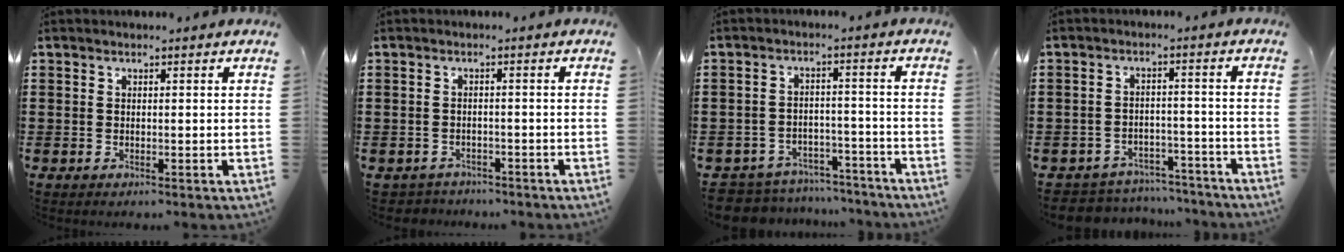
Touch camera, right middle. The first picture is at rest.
{"total": 1.8, "force": [-1.7, 0.6, -0.3], "torque": [-0.002, 0.002, -0.041]}
{"total": 5.8, "force": [-5.7, 1.1, 0.2], "torque": [-0.015, 0.011, -0.121]}
{"total": 5.0, "force": [-4.9, 1.0, -0.1], "torque": [-0.007, 0.012, -0.105]}